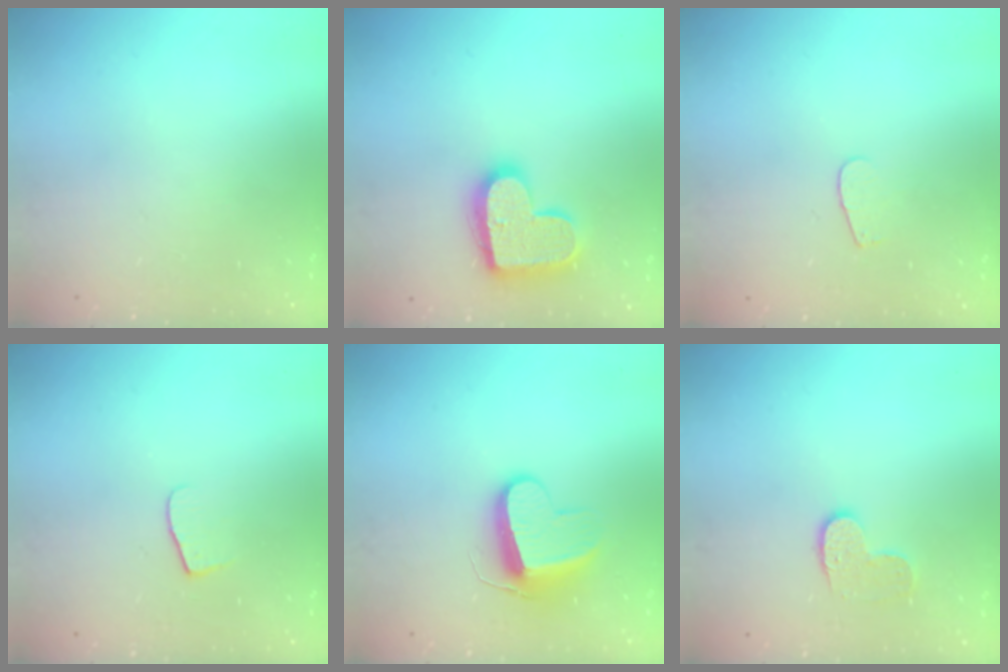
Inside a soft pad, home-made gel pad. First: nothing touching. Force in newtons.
{"total": 16.6, "press": 16.5, "slide": 0.9}
{"total": 2.6, "press": 2.5, "slide": 0.3}
{"total": 6.6, "press": 6.6, "slide": 0.5}
{"total": 9.4, "press": 9.4, "slide": 0.2}
{"total": 6.8, "press": 6.8, "slide": 0.2}